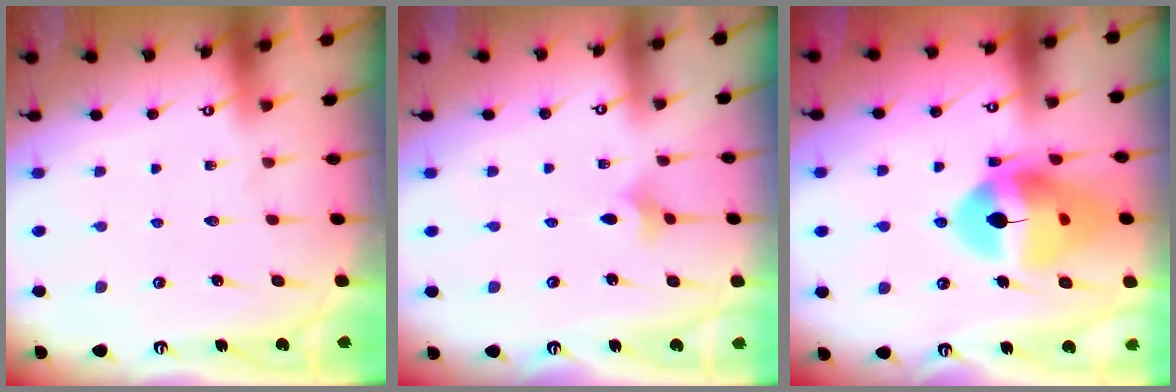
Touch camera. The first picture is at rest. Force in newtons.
{"total": 2.1, "press": 2.0, "slide": 0.6}
{"total": 18.3, "press": 18.1, "slide": 2.0}